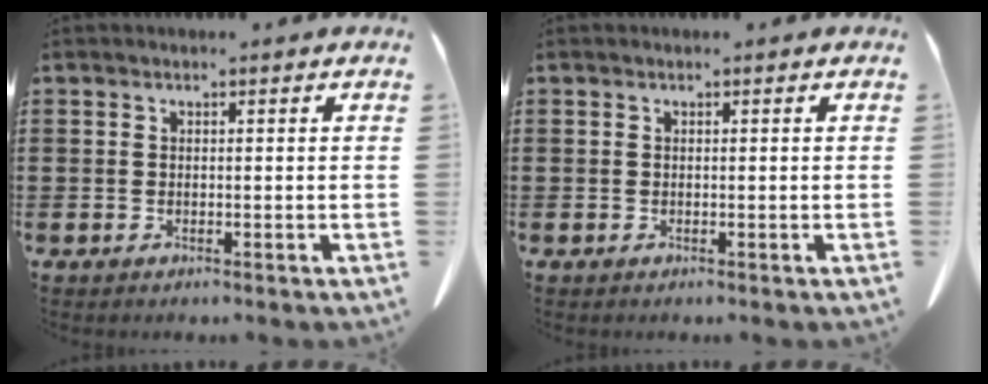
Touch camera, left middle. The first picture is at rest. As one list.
[{"total": 0.0}]